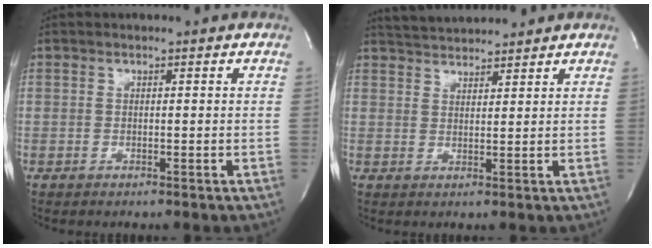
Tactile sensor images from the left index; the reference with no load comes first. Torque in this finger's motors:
{"motor_torque": [-0.17, -0.32, 0.15, 0.10]}